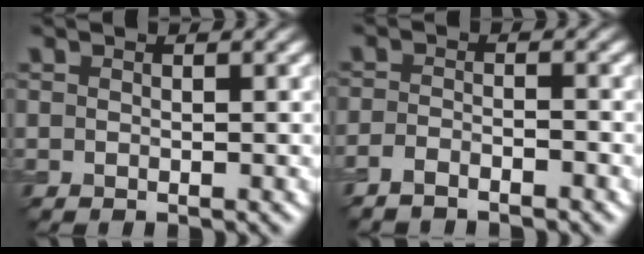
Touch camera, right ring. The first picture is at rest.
{"total": 2.1, "force": [-1.8, 0.4, 1.0], "torque": [-0.022, -0.001, -0.039]}